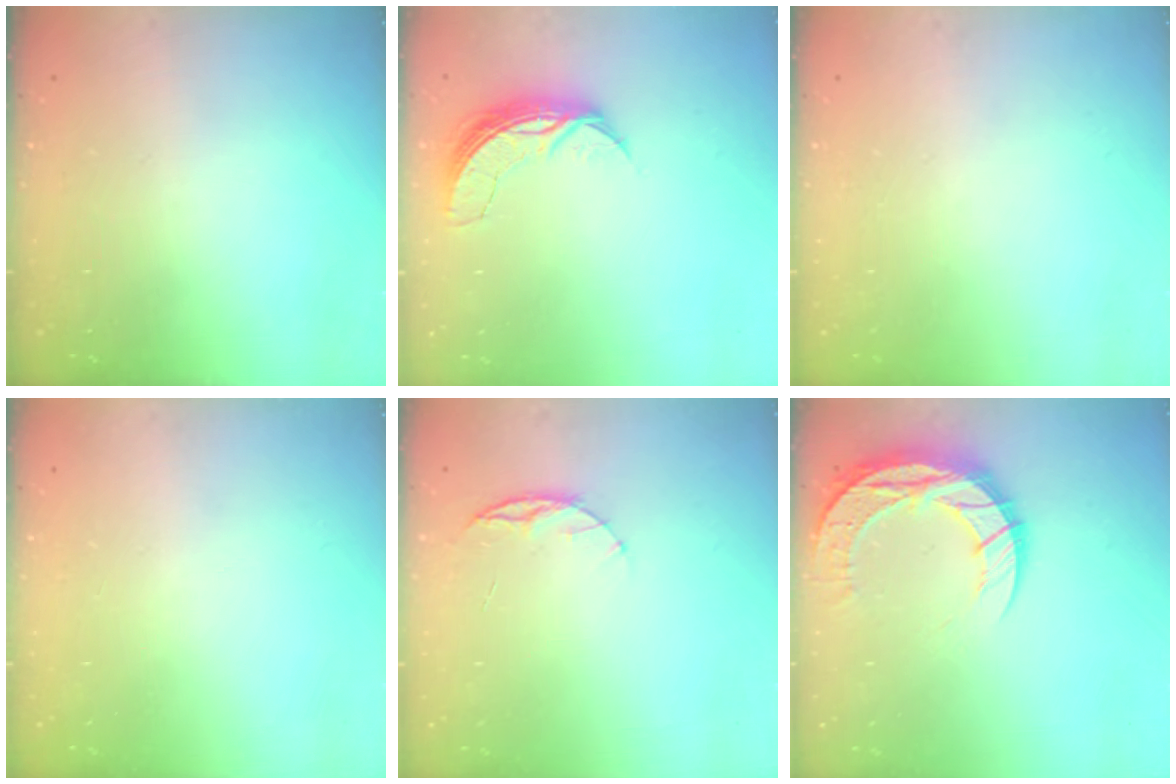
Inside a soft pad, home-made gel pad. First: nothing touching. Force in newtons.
{"total": 7.2, "press": 7.2, "slide": 0.5}
{"total": 0.0}
{"total": 0.0}
{"total": 5.2, "press": 5.1, "slide": 0.6}
{"total": 13.1, "press": 13.1, "slide": 0.9}